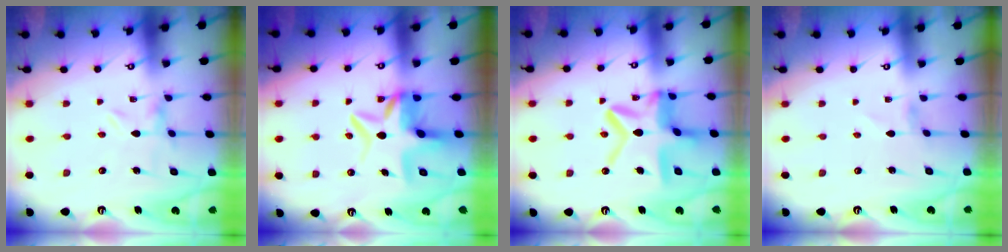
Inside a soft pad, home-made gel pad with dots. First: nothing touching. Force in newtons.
{"total": 8.9, "press": 8.3, "slide": 3.0}
{"total": 16.5, "press": 16.4, "slide": 1.4}
{"total": 0.7, "press": 0.7, "slide": 0.2}